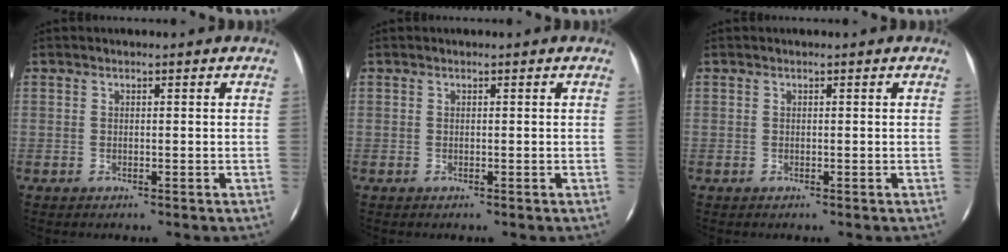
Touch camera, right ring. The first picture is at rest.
{"total": 0.0}
{"total": 0.0}